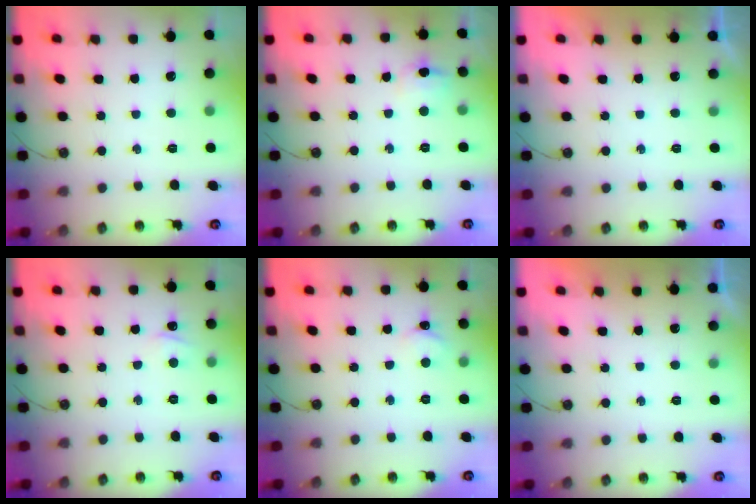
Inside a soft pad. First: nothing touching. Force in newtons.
{"total": 13.9, "press": 5.5, "slide": 12.8}
{"total": 0.0}
{"total": 2.4, "press": 2.4, "slide": 0.3}
{"total": 2.0, "press": 2.0, "slide": 0.3}
{"total": 0.0}